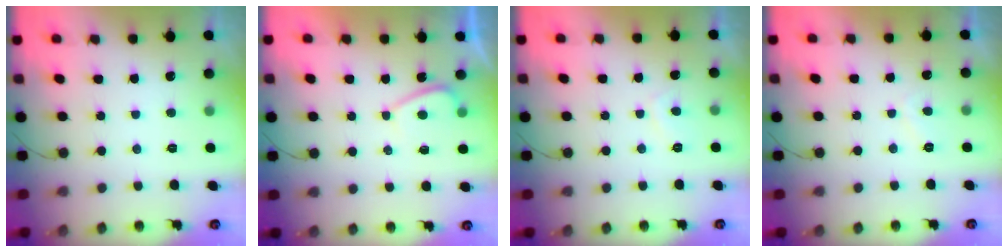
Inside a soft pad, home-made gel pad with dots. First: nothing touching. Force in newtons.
{"total": 1.9, "press": 1.8, "slide": 0.7}
{"total": 1.4, "press": 1.2, "slide": 0.7}
{"total": 0.9, "press": 0.7, "slide": 0.6}